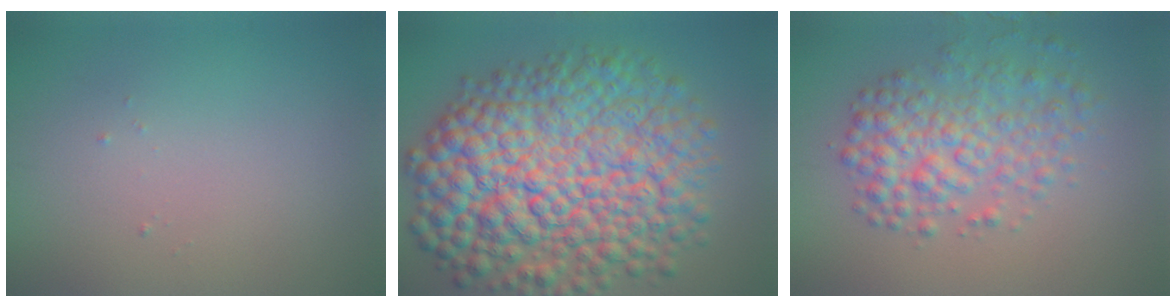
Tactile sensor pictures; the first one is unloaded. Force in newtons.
{"total": 14.6, "press": 14.6, "slide": 0.2}
{"total": 5.0, "press": 5.0, "slide": 0.1}